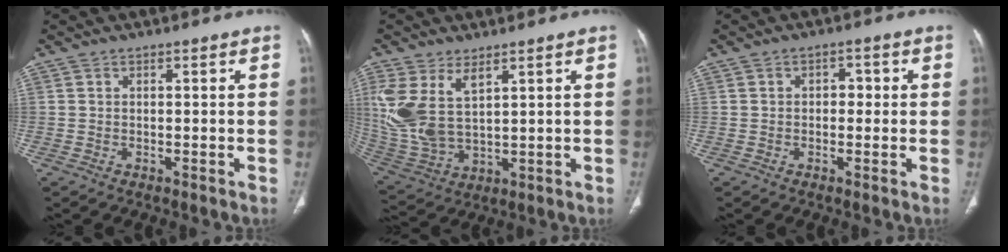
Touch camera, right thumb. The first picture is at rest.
{"total": 12.6, "force": [5.0, 6.6, 9.5], "torque": [-0.211, -0.017, 0.119]}
{"total": 2.6, "force": [0.1, 1.9, 1.8], "torque": [-0.012, 0.009, -0.003]}